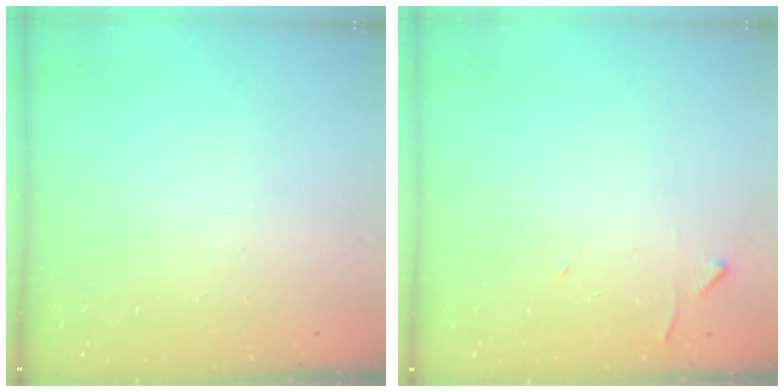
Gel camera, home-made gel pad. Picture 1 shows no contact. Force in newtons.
{"total": 4.7, "press": 4.6, "slide": 0.6}